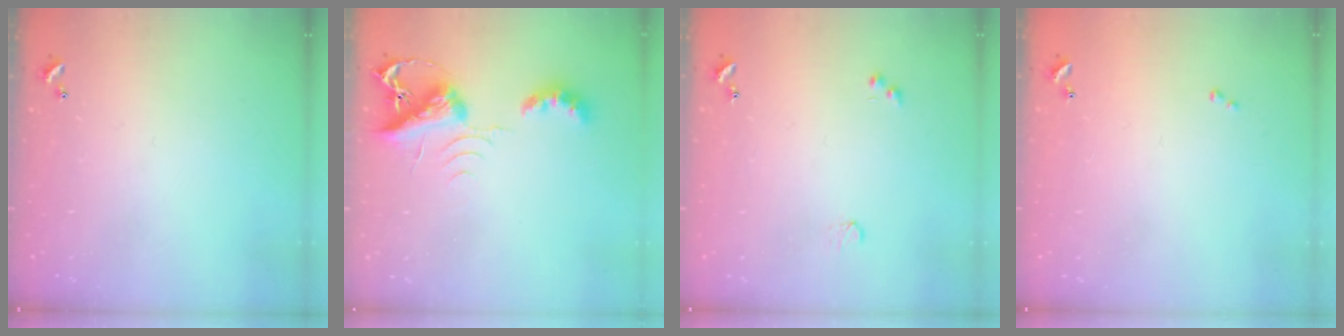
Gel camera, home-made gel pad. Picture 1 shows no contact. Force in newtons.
{"total": 7.2, "press": 7.2, "slide": 0.0}
{"total": 4.5, "press": 4.4, "slide": 0.7}
{"total": 0.0}